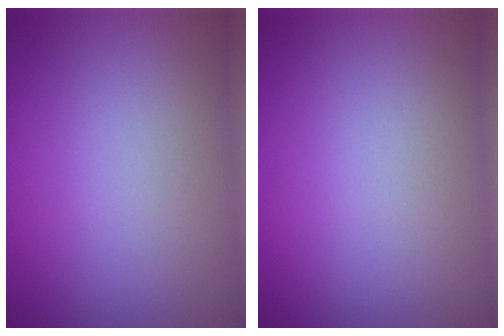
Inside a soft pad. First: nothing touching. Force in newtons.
{"total": 0.0}